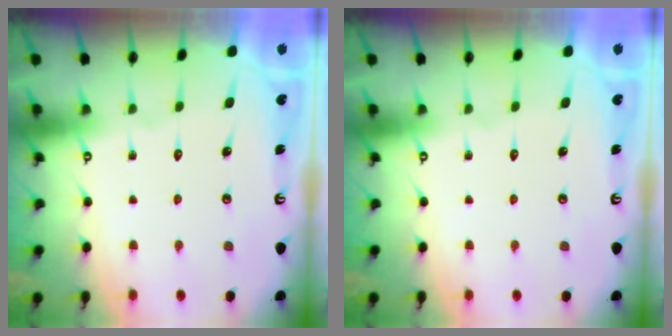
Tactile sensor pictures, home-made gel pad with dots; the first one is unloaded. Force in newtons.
{"total": 0.0}